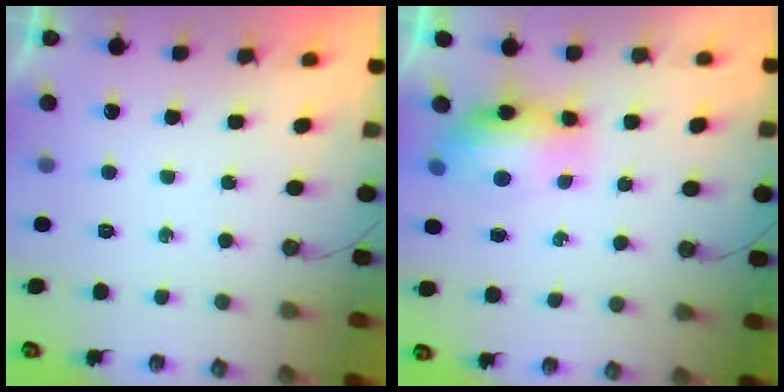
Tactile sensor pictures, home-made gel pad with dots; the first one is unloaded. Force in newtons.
{"total": 8.6, "press": 8.5, "slide": 1.0}